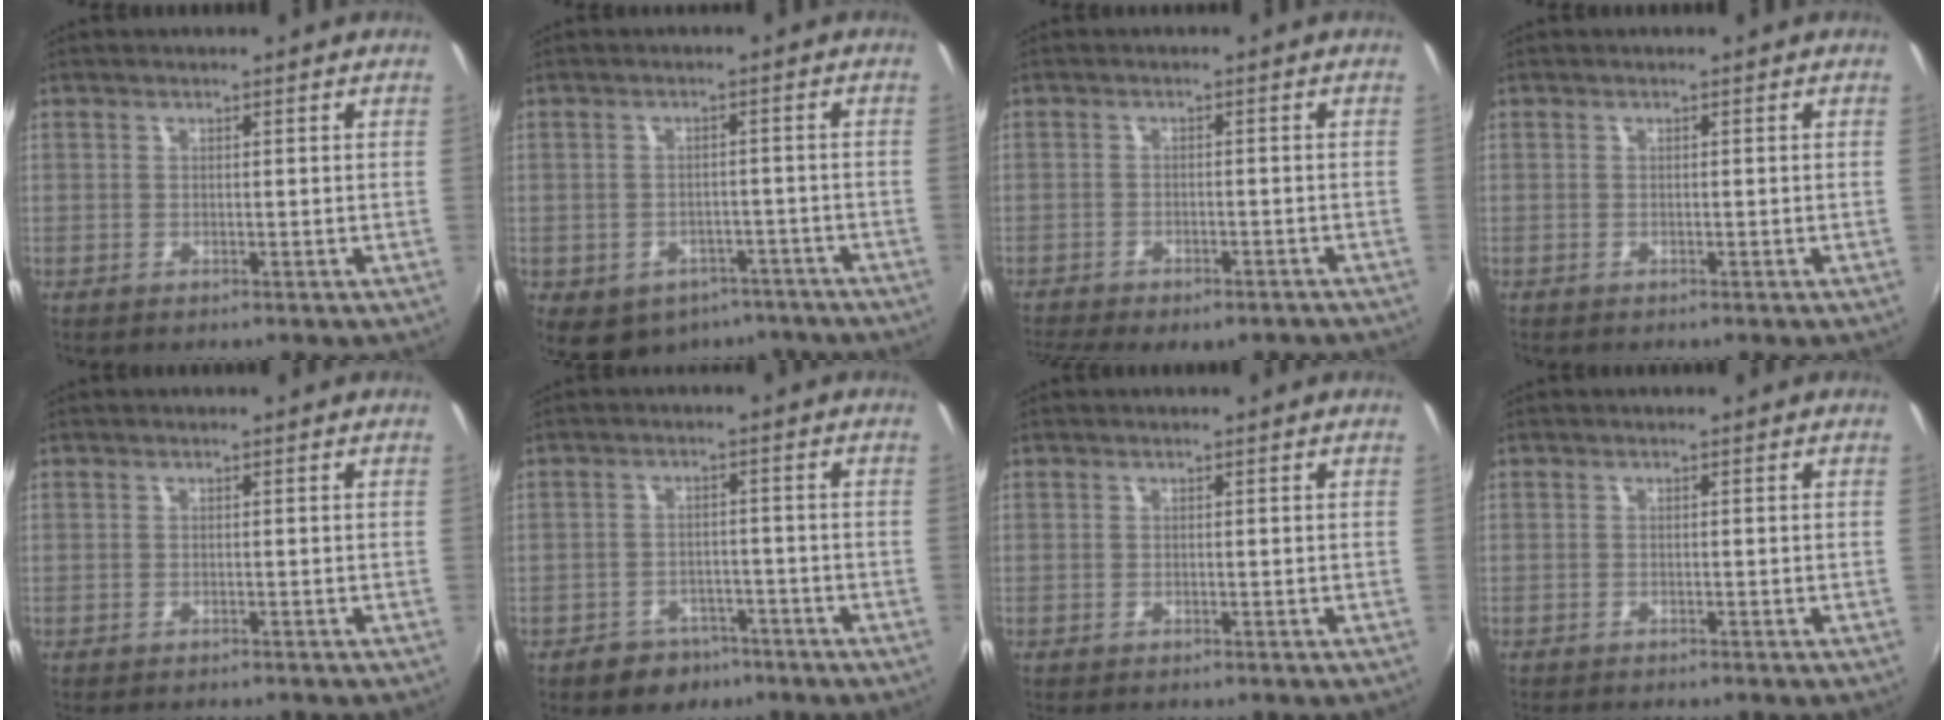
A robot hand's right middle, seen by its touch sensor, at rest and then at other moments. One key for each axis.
{"total": 12.1, "fx": -7.4, "fy": 8.2, "fz": 5.0, "tx": -0.116, "ty": -0.004, "tz": -0.081}
{"total": 12.3, "fx": -9.7, "fy": 4.4, "fz": 6.2, "tx": -0.141, "ty": -0.037, "tz": -0.136}
{"total": 0.0}
{"total": 2.4, "fx": -2.2, "fy": 0.4, "fz": 0.8, "tx": -0.022, "ty": -0.010, "tz": -0.033}
{"total": 6.0, "fx": -4.2, "fy": 4.1, "fz": 1.3, "tx": -0.041, "ty": 0.013, "tz": -0.054}
{"total": 0.8, "fx": -0.7, "fy": 0.2, "fz": 0.2, "tx": -0.007, "ty": -0.003, "tz": -0.012}
{"total": 2.1, "fx": -2.0, "fy": 0.1, "fz": 0.7, "tx": -0.024, "ty": -0.011, "tz": -0.035}